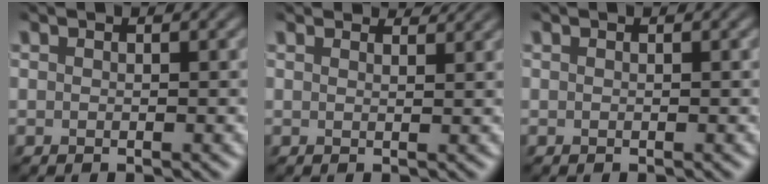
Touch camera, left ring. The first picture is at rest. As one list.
[{"total": 2.6, "force": [2.5, 0.2, 0.5], "torque": [-0.017, 0.002, 0.029]}, {"total": 0.0}]